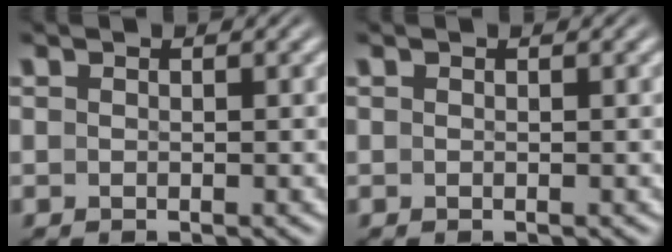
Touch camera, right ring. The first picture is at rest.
{"total": 0.0}